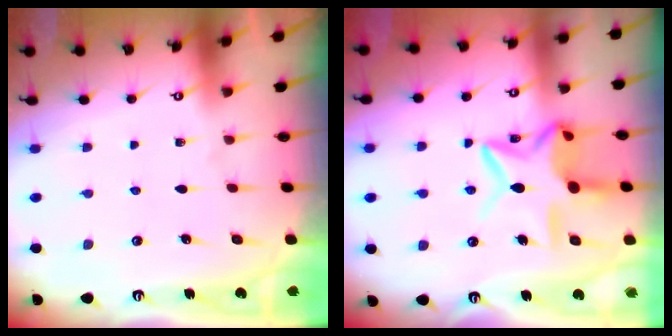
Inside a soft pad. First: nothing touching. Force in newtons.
{"total": 14.1, "press": 14.0, "slide": 1.2}